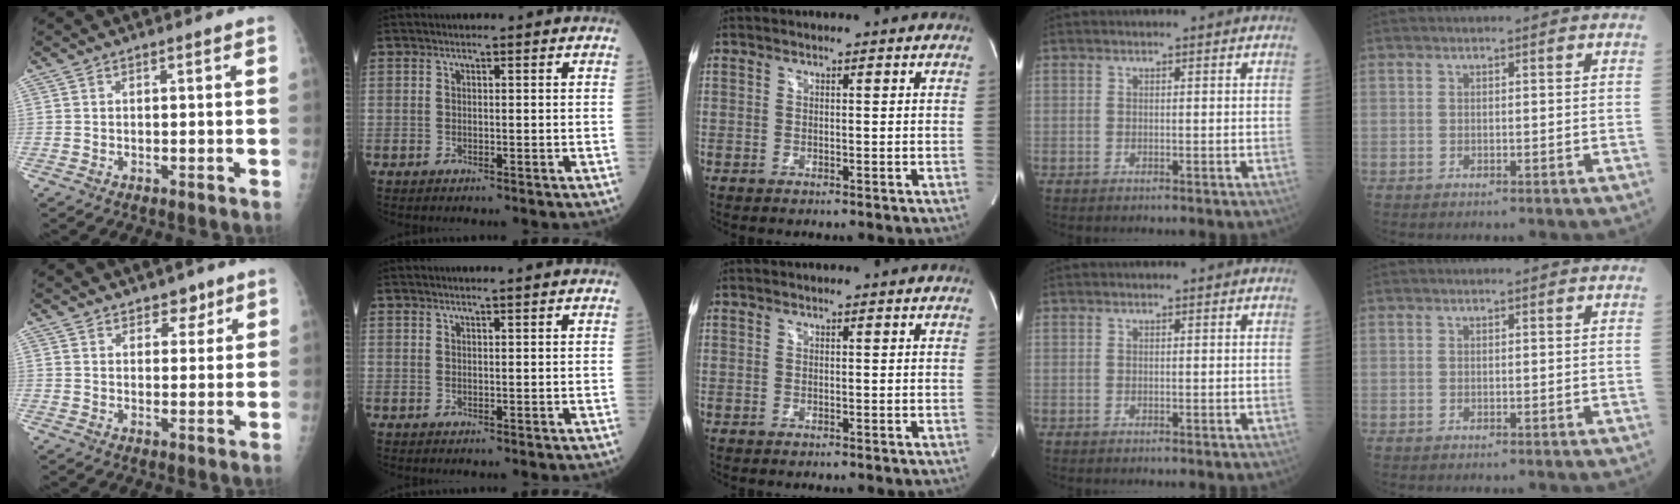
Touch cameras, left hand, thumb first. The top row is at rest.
{"thumb": {"total": 3.6, "force": [2.6, 2.2, 1.2], "torque": [0.014, -0.015, 0.038]}, "index": {"total": 2.5, "force": [2.3, -0.4, 0.8], "torque": [-0.011, 0.007, 0.033]}}